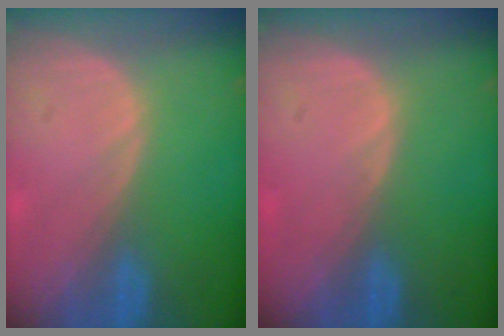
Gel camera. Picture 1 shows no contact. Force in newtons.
{"total": 0.5, "press": 0.0, "slide": 0.5}